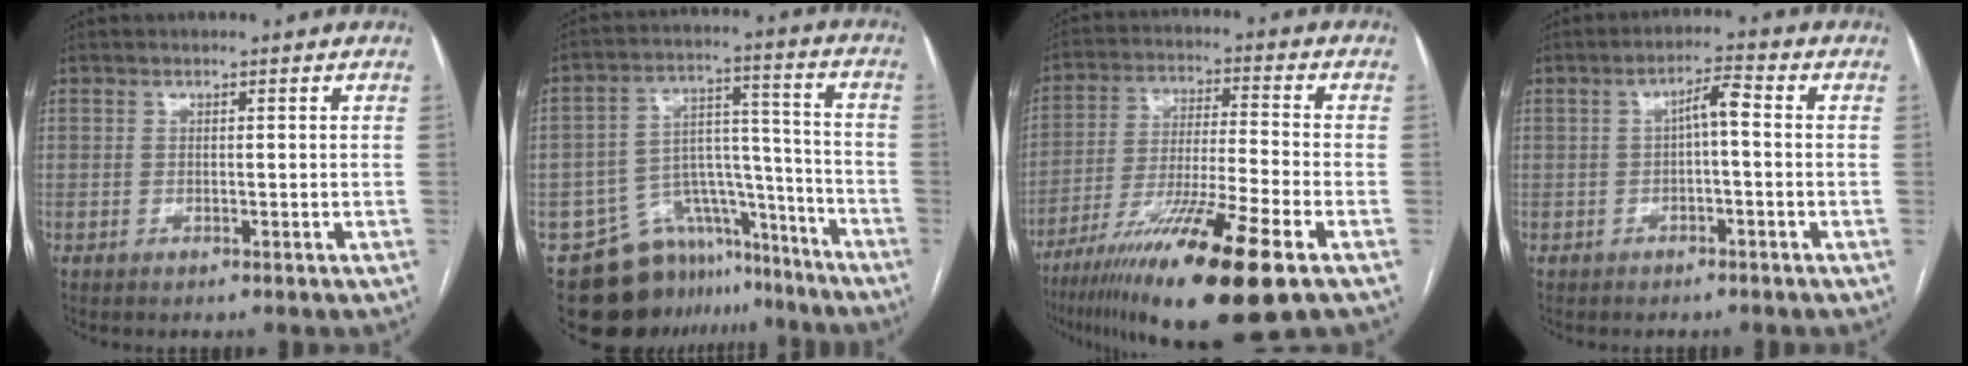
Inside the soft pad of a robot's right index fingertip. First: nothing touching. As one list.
[{"total": 15.1, "force": [-12.4, 7.9, 3.0], "torque": [-0.037, 0.067, -0.186]}, {"total": 18.9, "force": [-11.2, 0.4, 15.2], "torque": [-0.255, -0.046, -0.193]}, {"total": 3.6, "force": [-0.1, 0.7, 3.5], "torque": [-0.058, 0.016, -0.002]}]